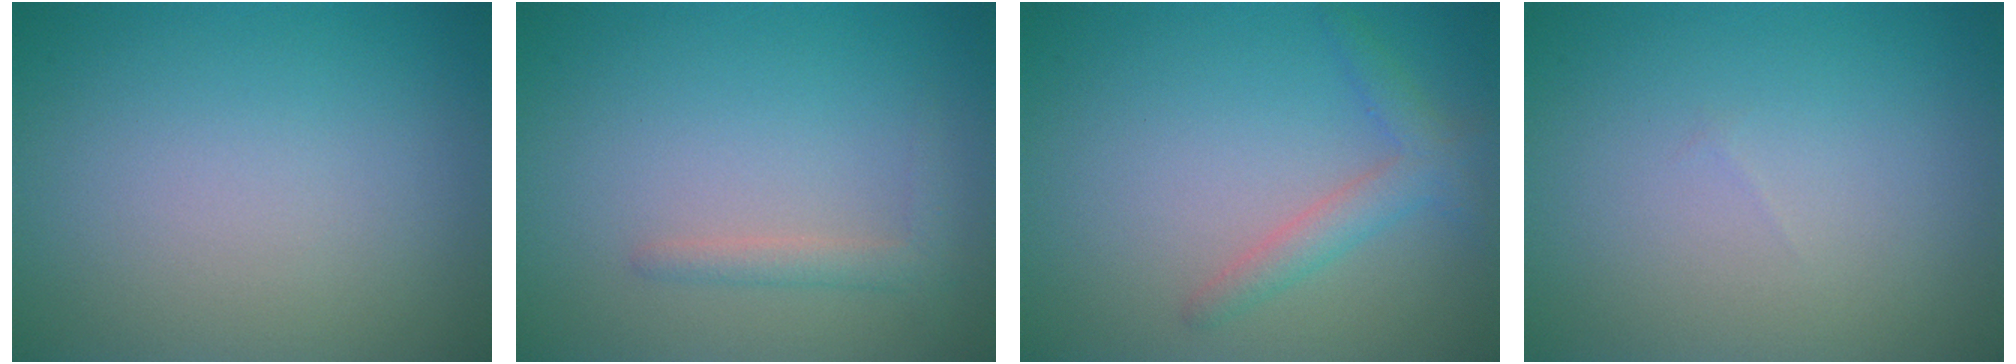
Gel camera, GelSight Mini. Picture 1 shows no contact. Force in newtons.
{"total": 1.6, "press": 1.6, "slide": 0.1}
{"total": 2.3, "press": 2.3, "slide": 0.1}
{"total": 0.0}